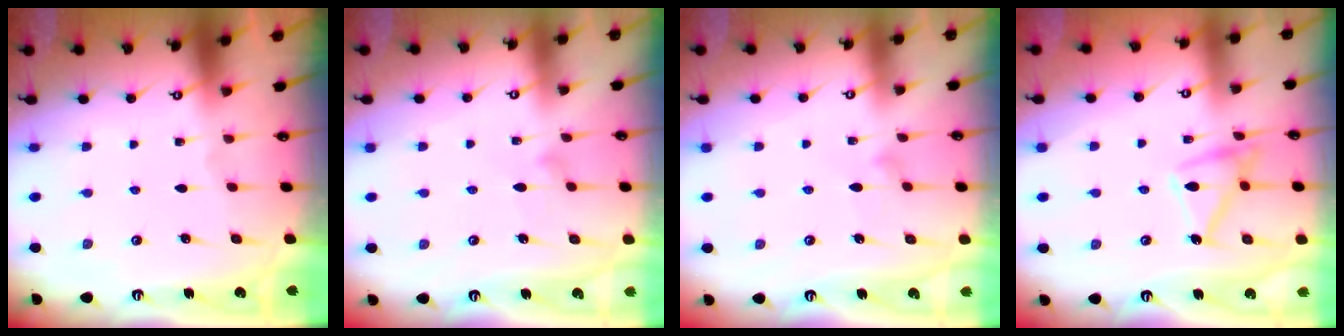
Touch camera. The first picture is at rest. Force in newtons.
{"total": 8.2, "press": 8.1, "slide": 0.4}
{"total": 8.2, "press": 8.1, "slide": 0.4}
{"total": 14.2, "press": 14.2, "slide": 0.8}